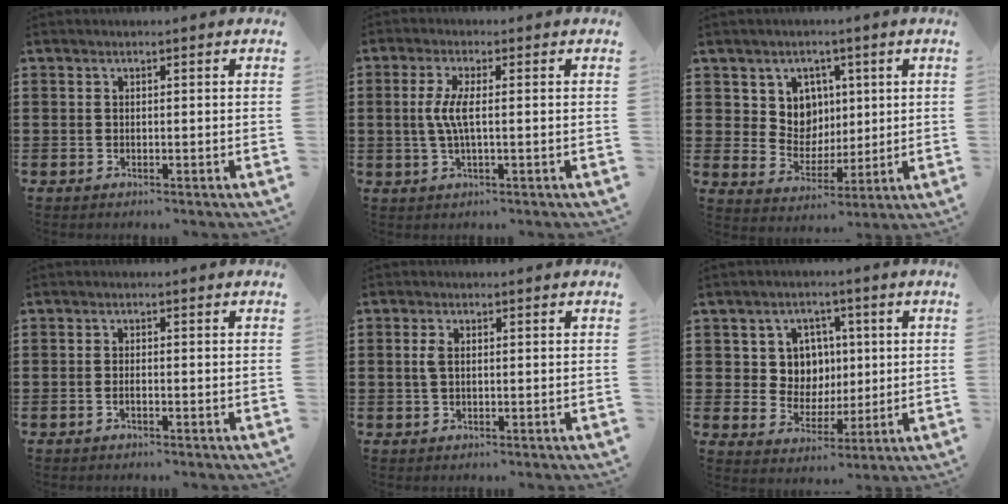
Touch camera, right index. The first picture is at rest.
{"total": 4.2, "force": [-0.1, 0.6, 4.1], "torque": [-0.098, -0.010, -0.011]}
{"total": 6.5, "force": [2.6, 5.8, 1.6], "torque": [-0.056, 0.005, 0.048]}
{"total": 0.8, "force": [-0.5, 0.2, 0.7], "torque": [-0.014, -0.005, -0.007]}
{"total": 2.1, "force": [0.3, 1.0, 1.8], "torque": [-0.041, 0.004, 0.004]}
{"total": 6.5, "force": [1.7, 6.0, 2.0], "torque": [-0.062, 0.014, 0.029]}